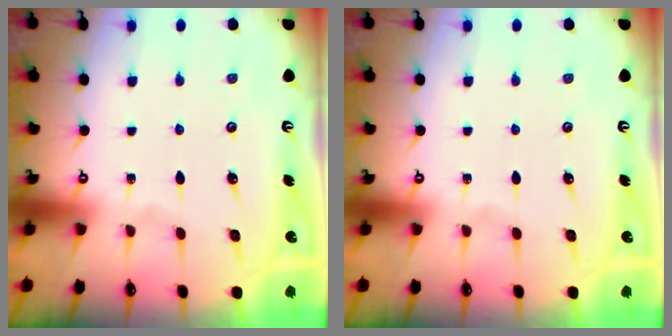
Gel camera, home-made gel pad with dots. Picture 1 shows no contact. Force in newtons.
{"total": 0.0}